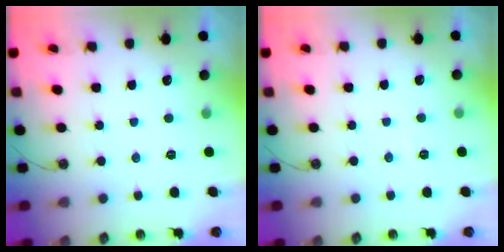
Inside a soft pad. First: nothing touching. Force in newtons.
{"total": 2.6, "press": 2.6, "slide": 0.5}